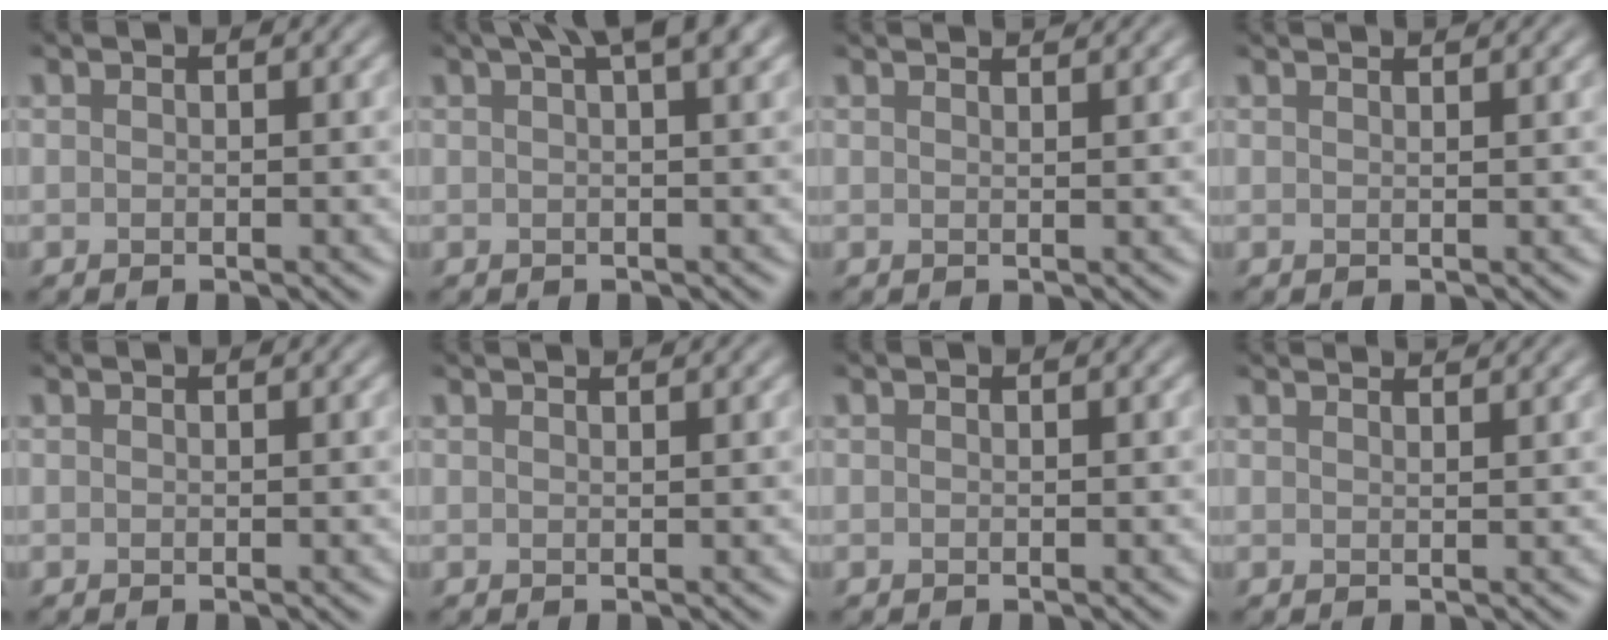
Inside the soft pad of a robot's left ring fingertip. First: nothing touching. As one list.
[{"total": 4.5, "force": [2.7, 0.8, 3.5], "torque": [-0.043, 0.015, 0.028]}, {"total": 3.2, "force": [2.7, 0.9, 1.4], "torque": [0.000, 0.013, 0.007]}, {"total": 2.9, "force": [2.4, 1.0, 1.4], "torque": [-0.001, 0.011, 0.001]}, {"total": 0.0}, {"total": 2.1, "force": [1.7, 0.7, 1.0], "torque": [-0.001, 0.003, 0.001]}, {"total": 0.0}, {"total": 3.3, "force": [3.0, 0.8, 1.3], "torque": [-0.001, 0.011, 0.014]}]